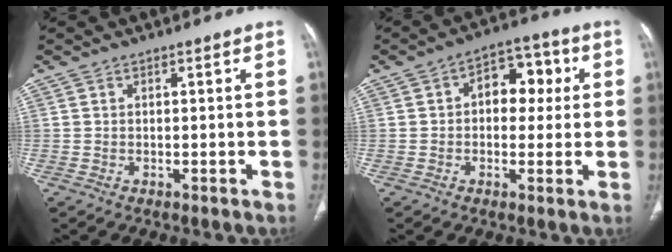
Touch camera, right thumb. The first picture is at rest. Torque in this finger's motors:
{"motor_torque": [-0.72, 0.36, 0.36, 0.29, 0.15]}